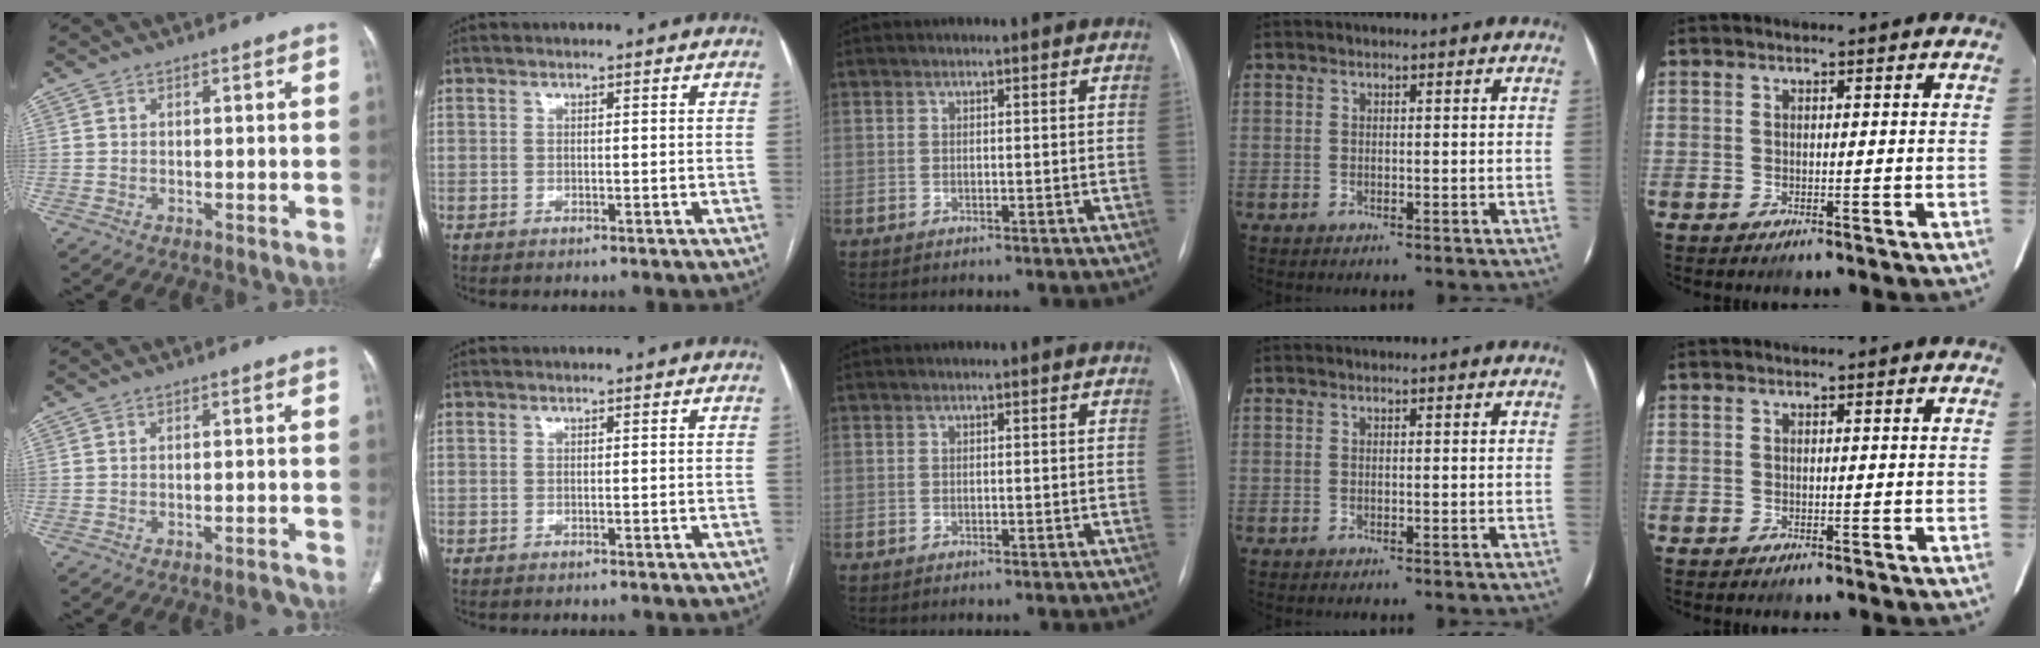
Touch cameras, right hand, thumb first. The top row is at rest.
{"thumb": {"total": 3.4, "force": [-3.2, 0.6, 0.9], "torque": [-0.013, 0.021, -0.041]}}